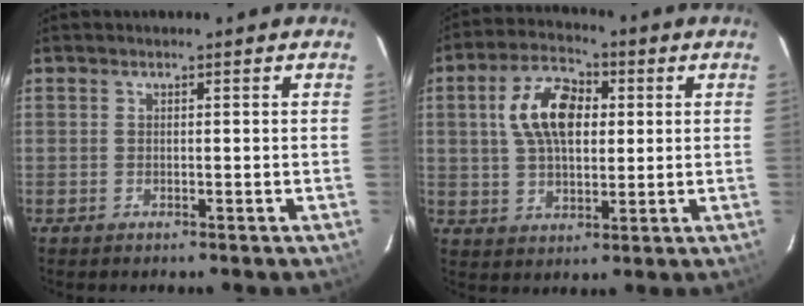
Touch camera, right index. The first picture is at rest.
{"total": 11.5, "force": [2.5, 6.6, 9.1], "torque": [-0.173, 0.025, 0.044]}